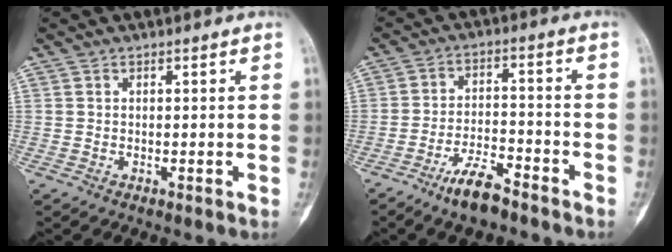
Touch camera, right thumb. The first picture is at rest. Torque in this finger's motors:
{"motor_torque": [0.64, 0.13, 0.32, -0.44, 0.11]}